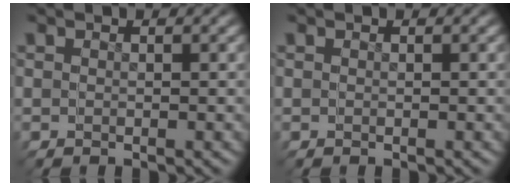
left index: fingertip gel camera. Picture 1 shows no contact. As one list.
[{"total": 0.0}]